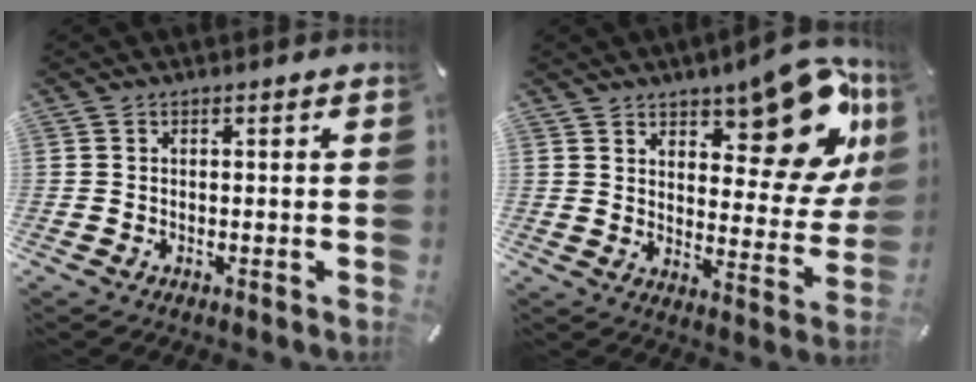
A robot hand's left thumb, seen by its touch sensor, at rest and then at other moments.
{"total": 18.8, "force": [11.8, 8.3, 12.0], "torque": [-0.132, -0.094, 0.194]}